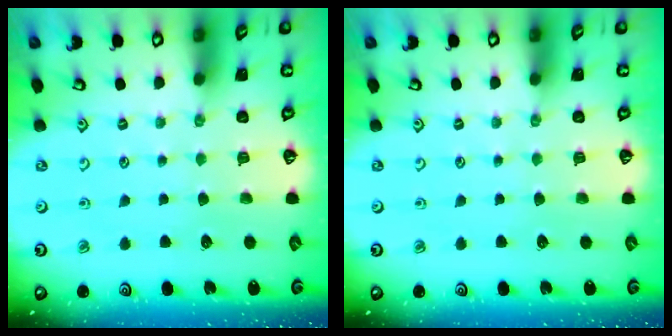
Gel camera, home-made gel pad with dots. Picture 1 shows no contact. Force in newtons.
{"total": 0.0}